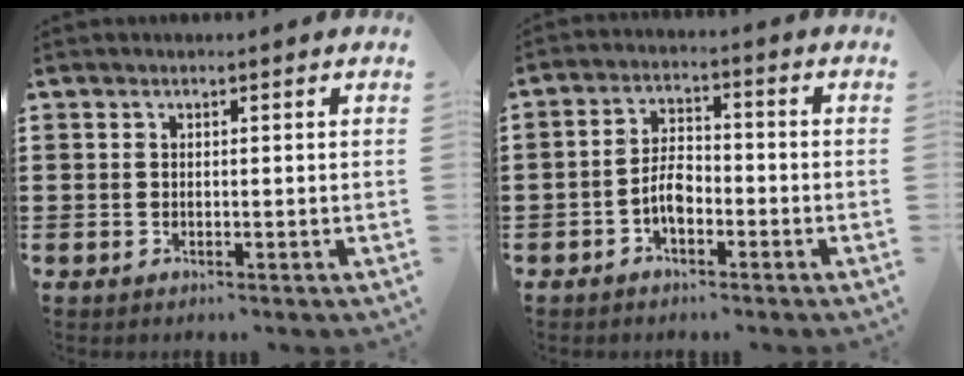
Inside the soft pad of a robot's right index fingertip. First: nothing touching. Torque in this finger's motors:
{"motor_torque": [2.14, 0.00, 0.60, 0.03]}